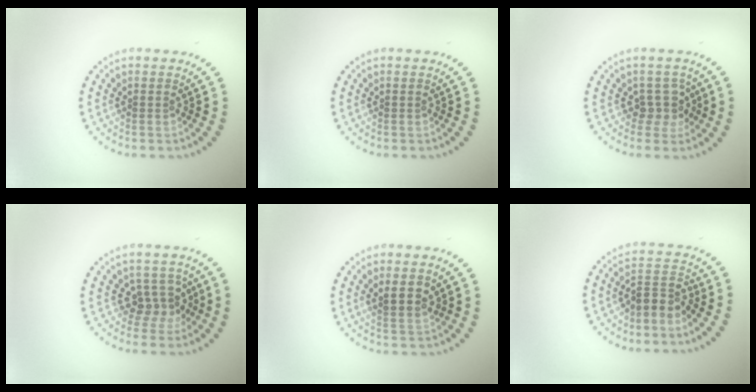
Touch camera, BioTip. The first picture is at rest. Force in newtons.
{"total": 0.0}
{"total": 2.3, "press": 1.8, "slide": 1.5}
{"total": 2.6, "press": 2.0, "slide": 1.8}
{"total": 1.7, "press": 1.6, "slide": 0.8}
{"total": 2.6, "press": 2.0, "slide": 1.6}